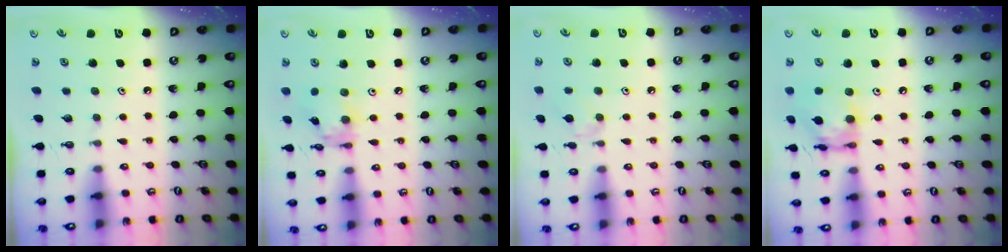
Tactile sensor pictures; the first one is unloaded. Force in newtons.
{"total": 6.6, "press": 6.6, "slide": 0.4}
{"total": 5.0, "press": 5.0, "slide": 0.8}
{"total": 13.1, "press": 13.0, "slide": 1.0}